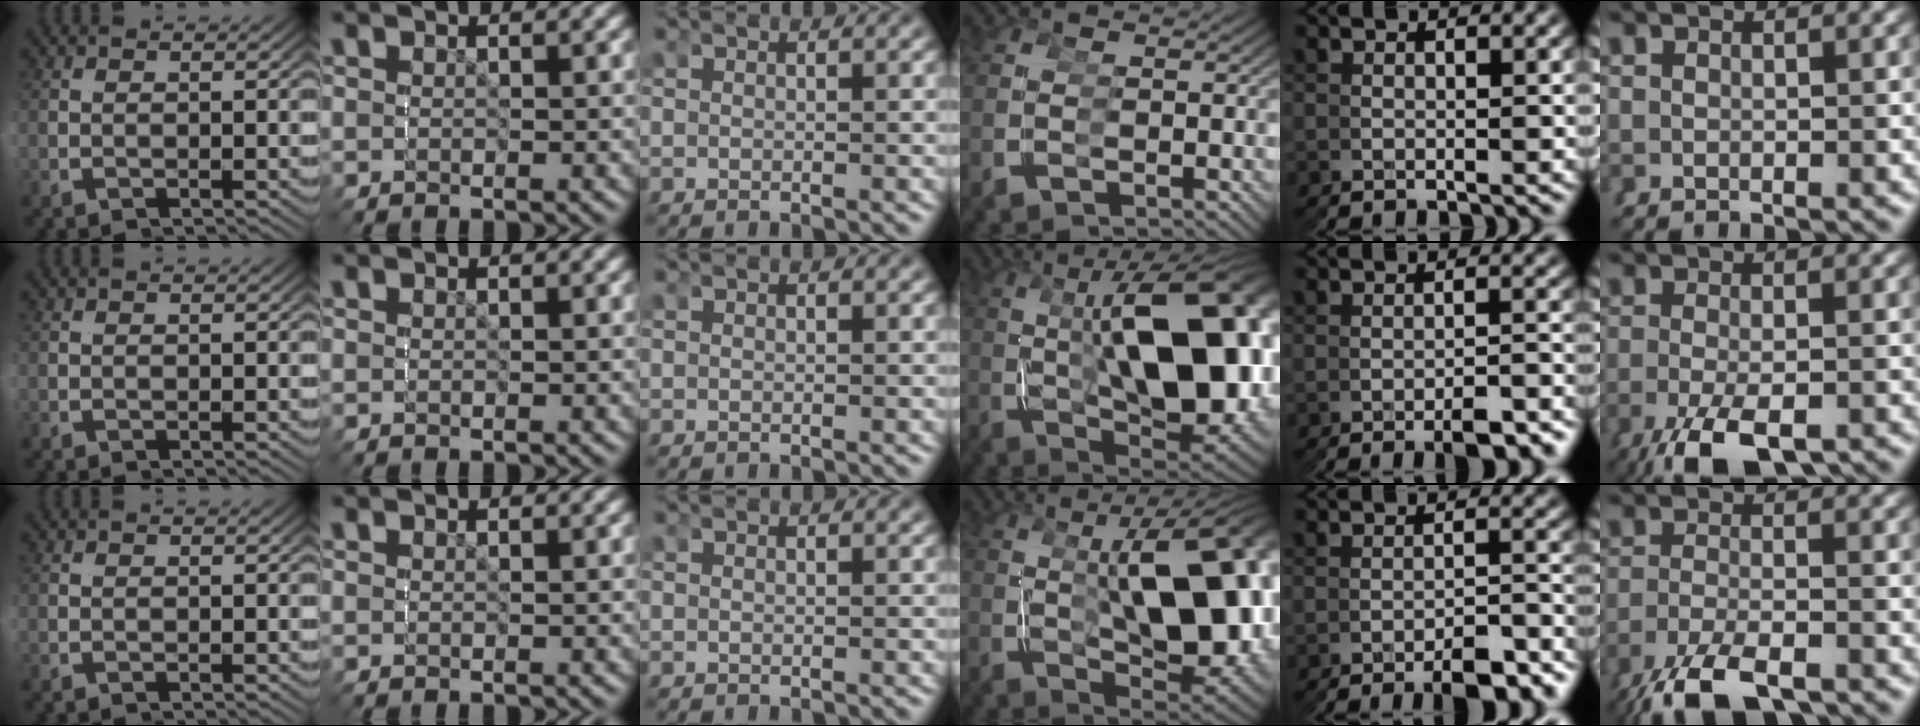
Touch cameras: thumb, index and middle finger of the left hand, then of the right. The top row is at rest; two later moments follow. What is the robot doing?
{"motion": "grasp_and_lifting", "object": "screwdriver"}